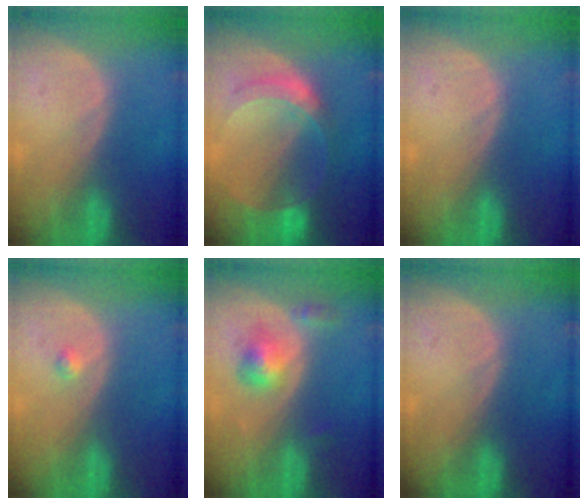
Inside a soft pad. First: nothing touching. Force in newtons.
{"total": 7.3, "press": 6.5, "slide": 3.4}
{"total": 0.0}
{"total": 0.8, "press": 0.8, "slide": 0.1}
{"total": 4.0, "press": 4.0, "slide": 0.2}
{"total": 0.0}